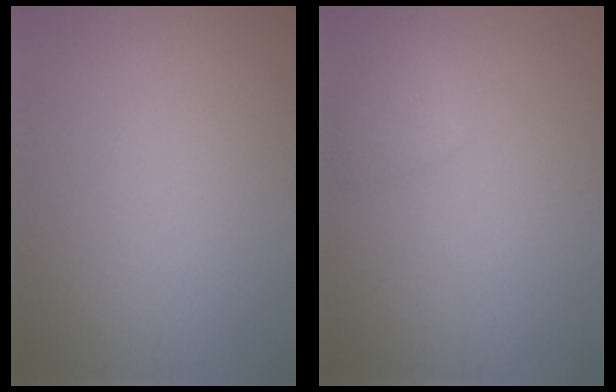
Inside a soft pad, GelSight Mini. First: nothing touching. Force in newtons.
{"total": 1.7, "press": 1.7, "slide": 0.2}